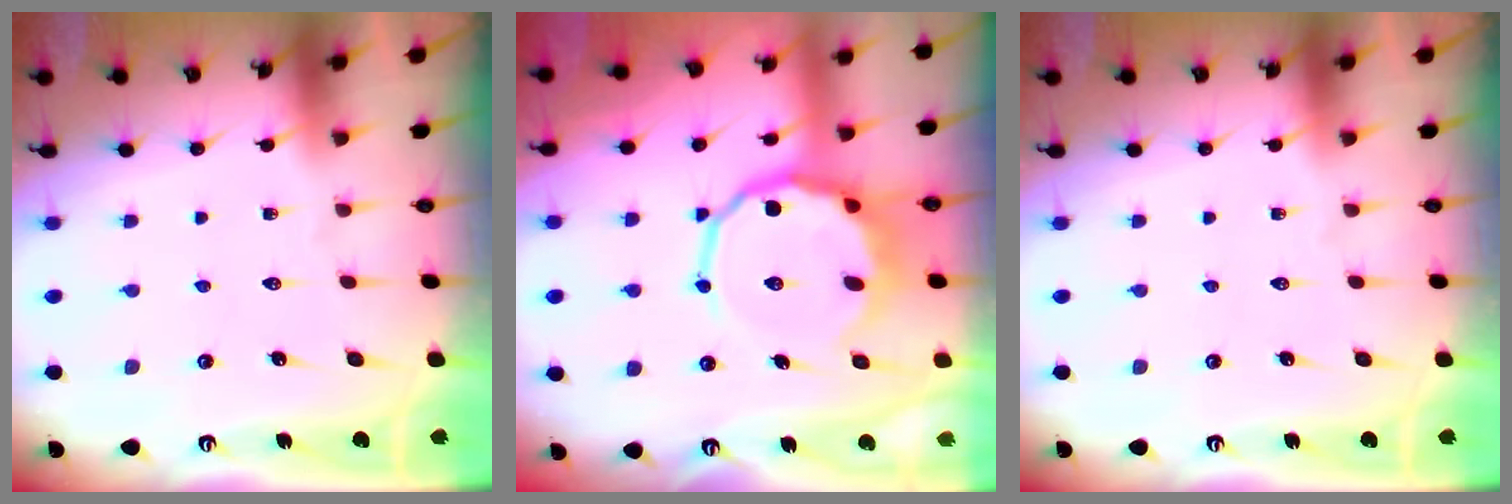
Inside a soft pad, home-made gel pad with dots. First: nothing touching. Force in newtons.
{"total": 10.5, "press": 9.9, "slide": 3.3}
{"total": 0.0}